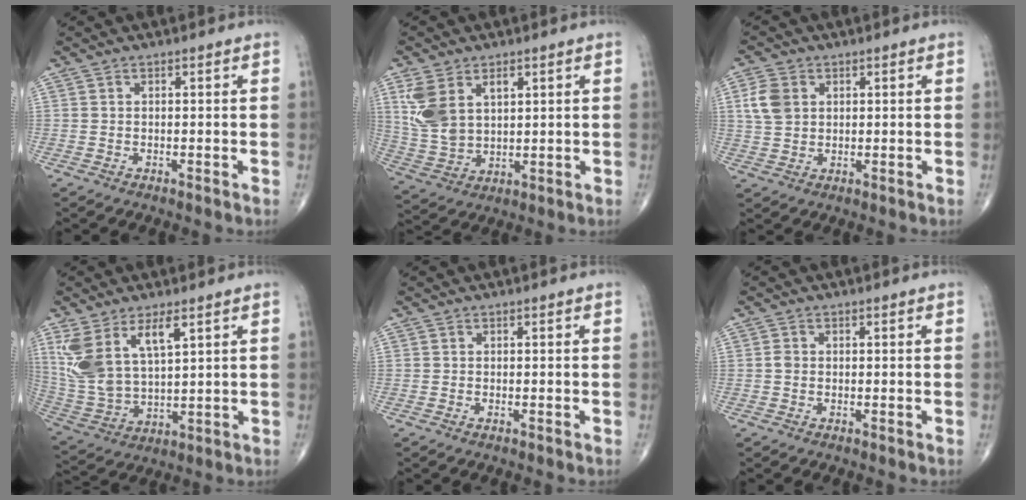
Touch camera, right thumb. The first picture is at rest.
{"total": 10.3, "force": [3.9, 6.4, 7.1], "torque": [-0.137, -0.007, 0.091]}
{"total": 5.7, "force": [1.6, 4.3, 3.4], "torque": [-0.063, 0.000, 0.031]}
{"total": 12.8, "force": [6.0, 5.6, 9.8], "torque": [-0.202, -0.022, 0.134]}
{"total": 0.0}
{"total": 1.0, "force": [-0.1, 0.8, 0.6], "torque": [-0.008, 0.002, -0.004]}